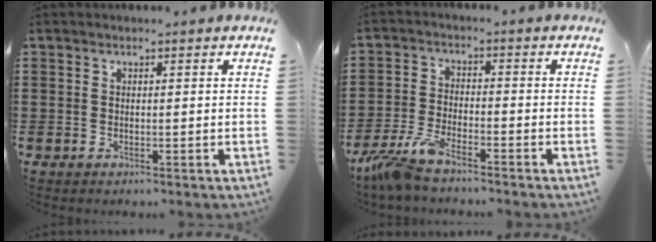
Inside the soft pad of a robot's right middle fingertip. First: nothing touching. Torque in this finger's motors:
{"motor_torque": [1.19, 0.27, 0.10, 0.13]}